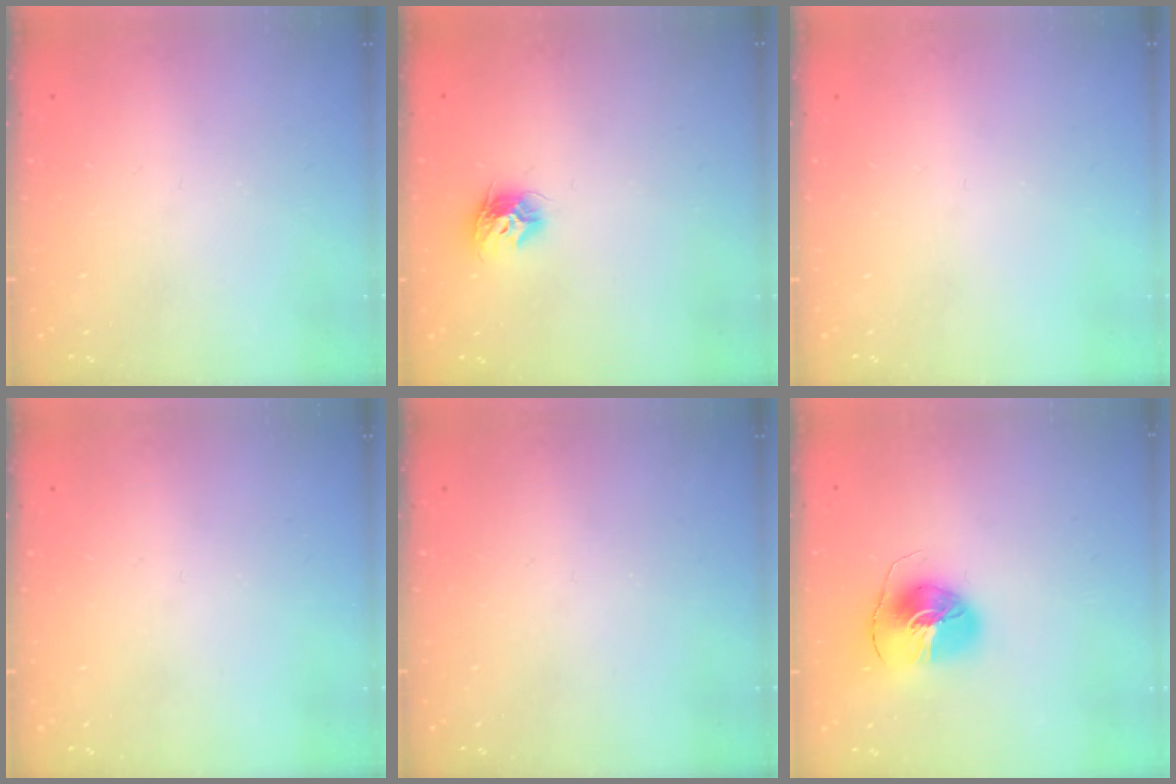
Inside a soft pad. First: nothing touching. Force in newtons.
{"total": 8.9, "press": 8.9, "slide": 0.1}
{"total": 0.0}
{"total": 0.0}
{"total": 0.0}
{"total": 8.7, "press": 8.7, "slide": 1.1}